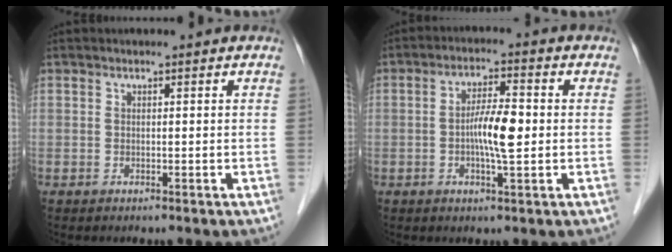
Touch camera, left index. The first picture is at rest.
{"total": 6.0, "force": [-0.6, 1.0, 5.9], "torque": [-0.113, 0.001, -0.015]}